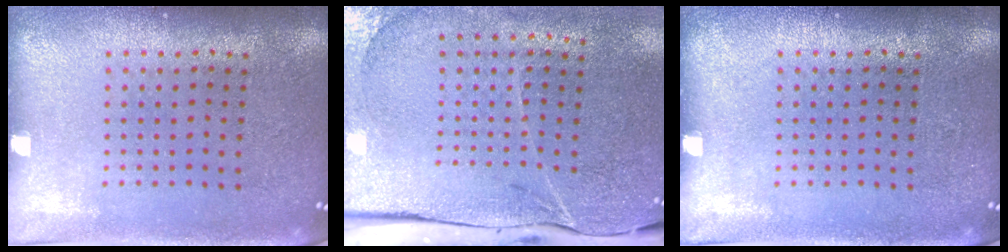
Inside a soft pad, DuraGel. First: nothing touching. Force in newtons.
{"total": 4.1, "press": 3.4, "slide": 2.3}
{"total": 0.0}